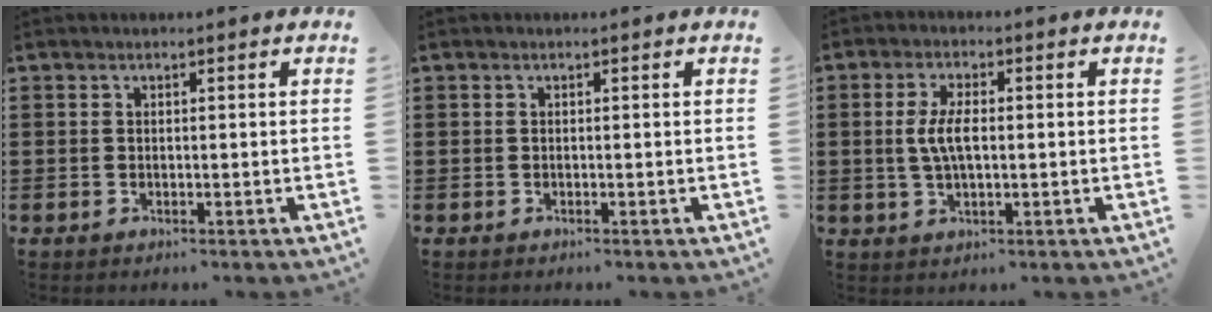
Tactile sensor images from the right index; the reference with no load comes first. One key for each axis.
{"total": 0.0}
{"total": 5.0, "fx": 0.1, "fy": 2.0, "fz": 4.6, "tx": -0.103, "ty": 0.000, "tz": -0.004}